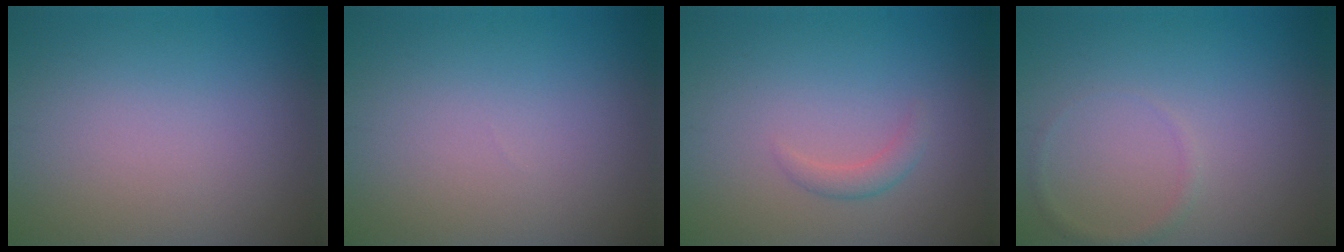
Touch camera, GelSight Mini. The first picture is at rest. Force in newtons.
{"total": 0.0}
{"total": 1.3, "press": 1.3, "slide": 0.1}
{"total": 0.8, "press": 0.8, "slide": 0.0}